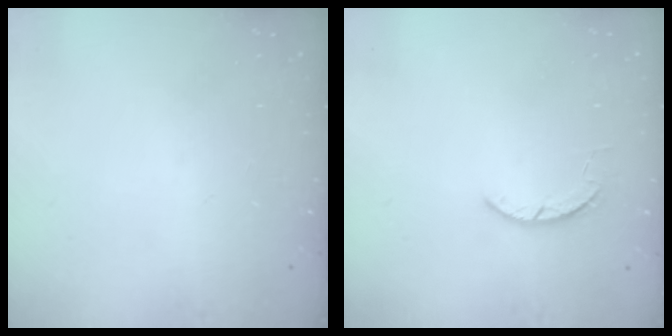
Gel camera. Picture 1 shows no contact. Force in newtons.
{"total": 1.6, "press": 1.6, "slide": 0.3}